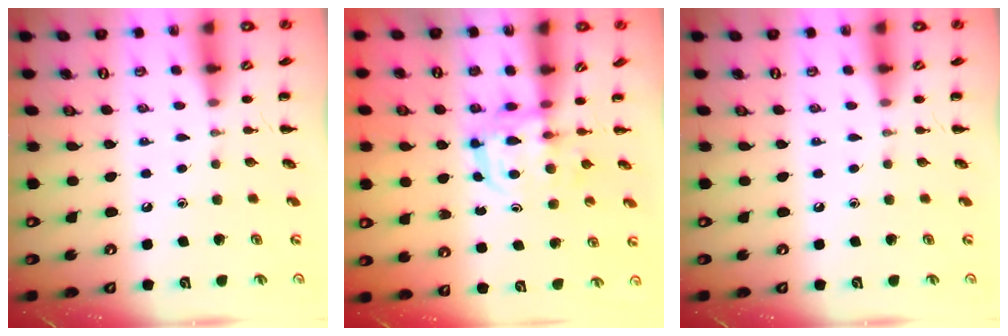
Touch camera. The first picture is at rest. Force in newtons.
{"total": 3.1, "press": 3.1, "slide": 0.3}
{"total": 0.0}